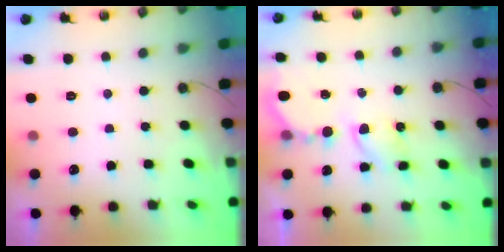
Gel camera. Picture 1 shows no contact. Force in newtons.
{"total": 7.0, "press": 7.0, "slide": 0.6}